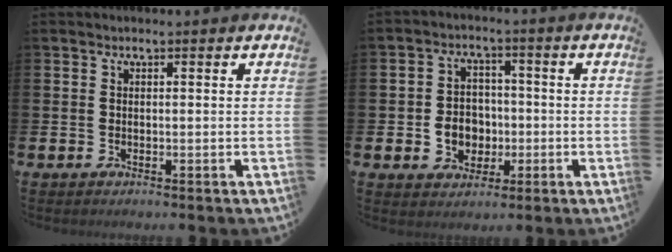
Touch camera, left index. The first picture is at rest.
{"total": 5.1, "force": [-0.9, 4.6, 2.1], "torque": [-0.029, 0.004, -0.023]}